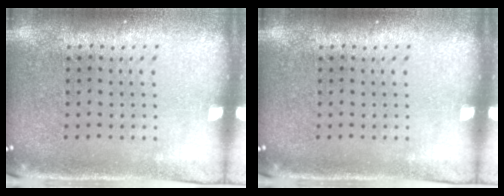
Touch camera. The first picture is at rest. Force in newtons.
{"total": 0.0}